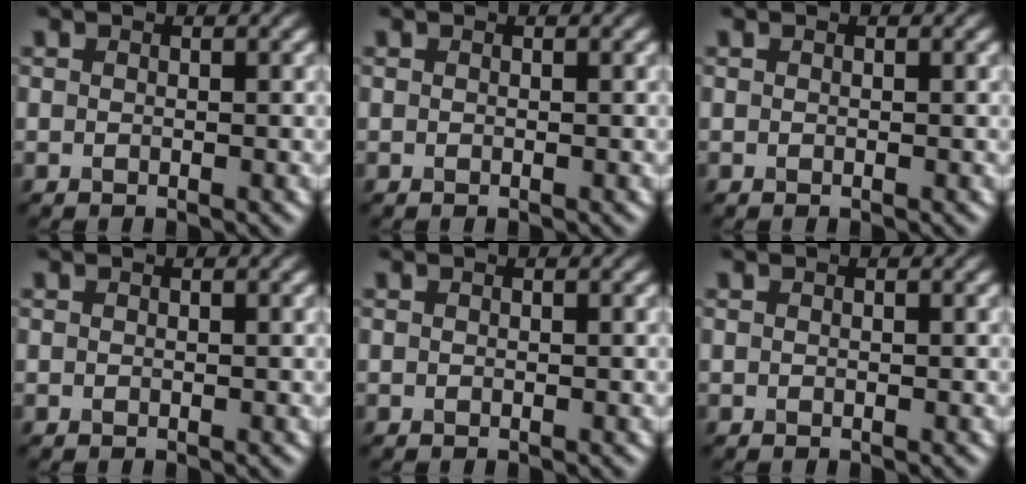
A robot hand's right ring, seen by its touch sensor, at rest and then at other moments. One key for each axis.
{"total": 0.0}
{"total": 0.0}
{"total": 0.0}
{"total": 0.0}
{"total": 0.0}